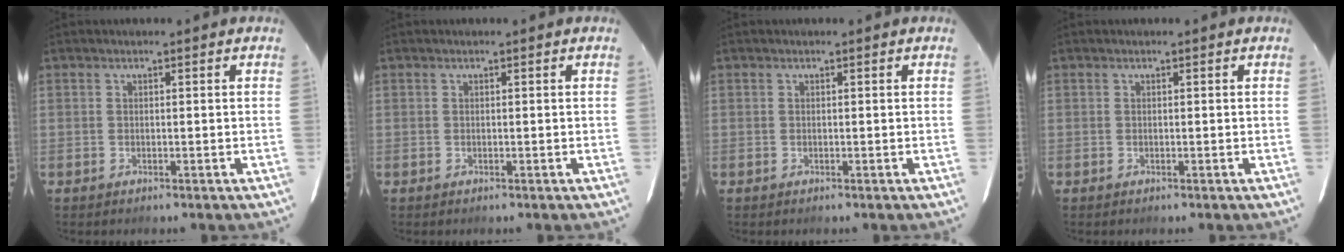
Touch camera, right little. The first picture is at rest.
{"total": 0.0}
{"total": 0.0}
{"total": 0.0}